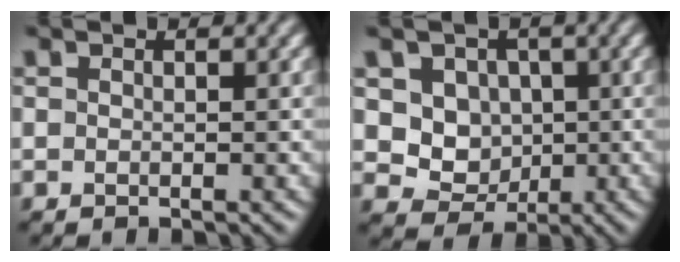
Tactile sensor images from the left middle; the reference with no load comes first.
{"total": 5.3, "force": [1.1, 4.6, 2.3], "torque": [-0.035, -0.003, 0.023]}